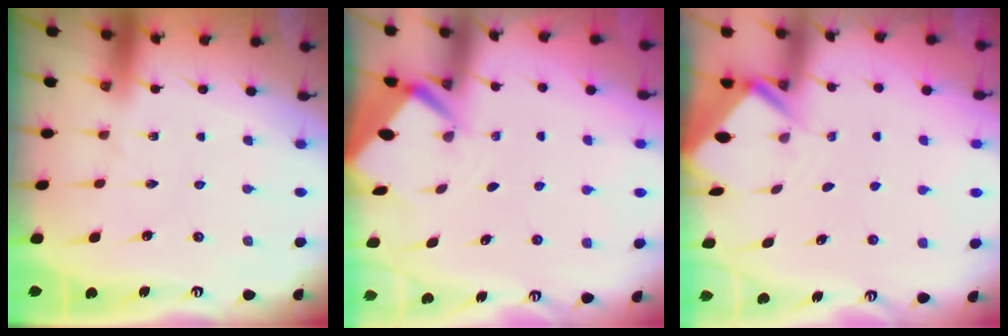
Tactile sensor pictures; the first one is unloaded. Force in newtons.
{"total": 2.8, "press": 2.8, "slide": 0.2}
{"total": 2.4, "press": 2.4, "slide": 0.1}